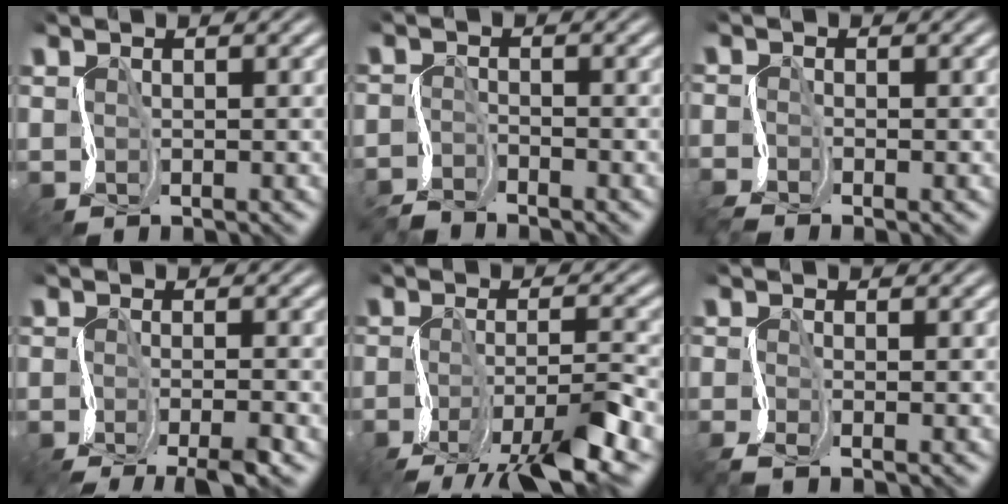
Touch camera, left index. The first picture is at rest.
{"total": 2.6, "force": [-2.6, 0.2, 0.1], "torque": [-0.008, 0.002, -0.062]}
{"total": 2.0, "force": [-1.9, 0.0, 0.6], "torque": [-0.019, -0.006, -0.049]}
{"total": 4.6, "force": [-3.5, 0.5, 3.0], "torque": [-0.043, -0.003, -0.072]}
{"total": 7.4, "force": [-4.9, 1.6, 5.3], "torque": [-0.090, 0.001, -0.094]}
{"total": 2.1, "force": [-1.6, 0.2, 1.3], "torque": [-0.032, -0.008, -0.043]}